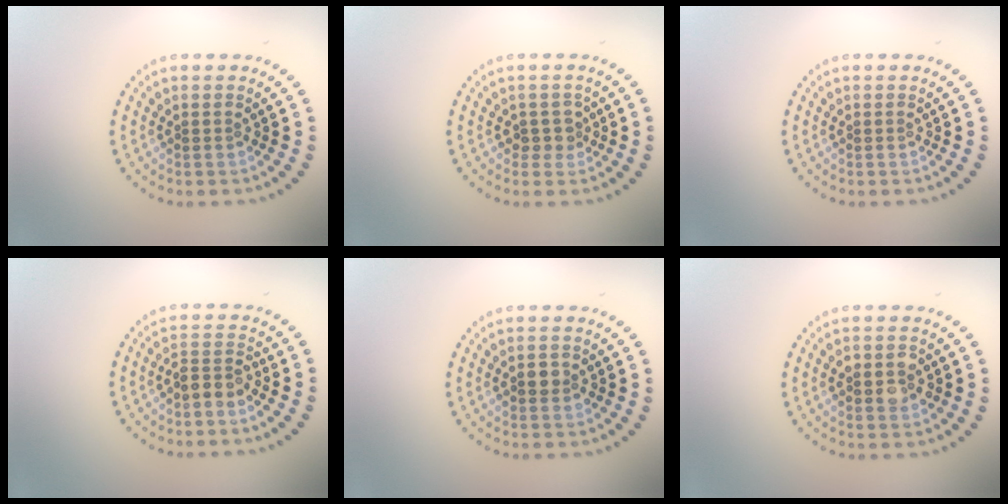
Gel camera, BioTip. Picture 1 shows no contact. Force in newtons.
{"total": 1.6, "press": 1.3, "slide": 0.8}
{"total": 0.0}
{"total": 1.9, "press": 1.6, "slide": 1.0}
{"total": 1.5, "press": 1.5, "slide": 0.3}
{"total": 2.7, "press": 2.7, "slide": 0.2}